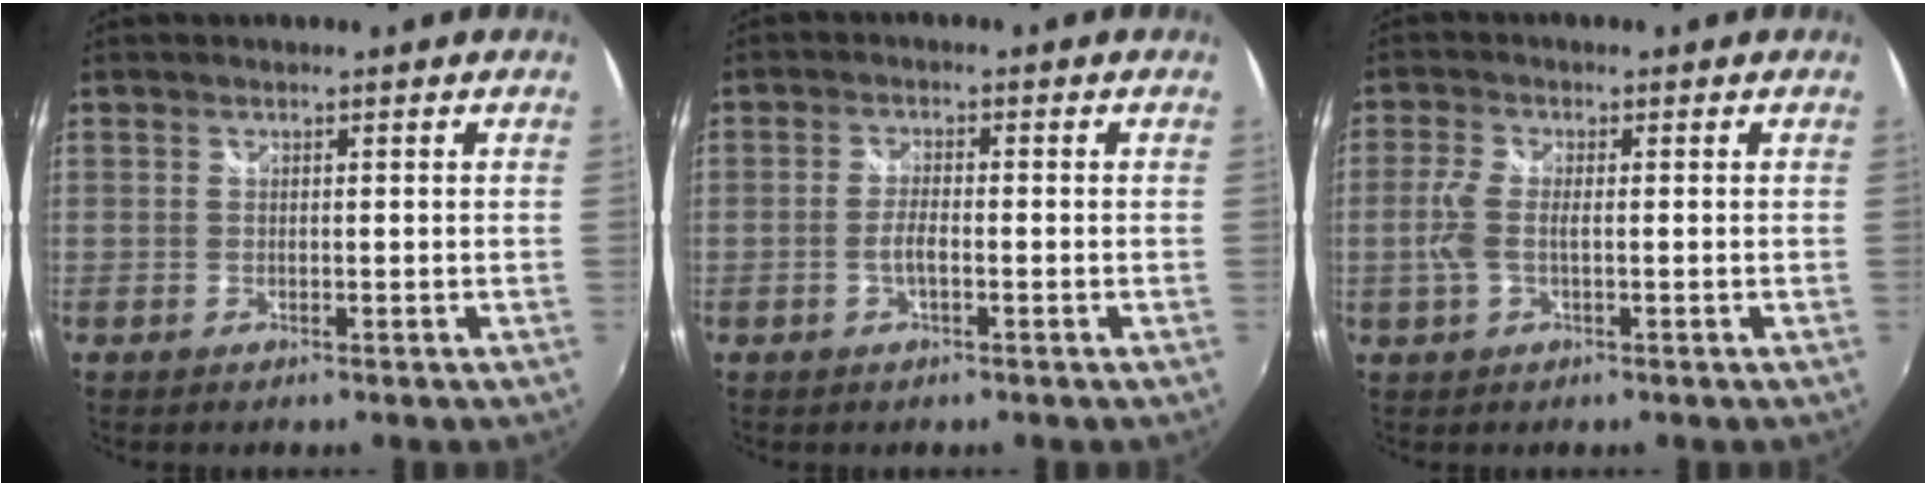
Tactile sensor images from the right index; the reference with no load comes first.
{"total": 2.7, "force": [-1.0, 0.8, 2.4], "torque": [-0.052, -0.001, -0.020]}
{"total": 4.7, "force": [-0.5, 1.9, 4.3], "torque": [-0.096, 0.000, -0.009]}